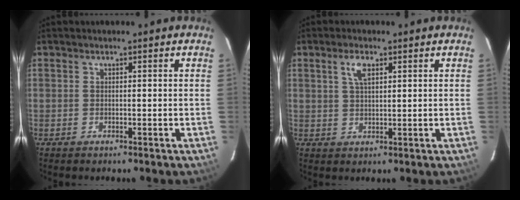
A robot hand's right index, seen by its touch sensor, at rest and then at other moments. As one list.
[{"total": 3.6, "force": [1.7, 1.5, 2.8], "torque": [-0.053, 0.006, 0.033]}]